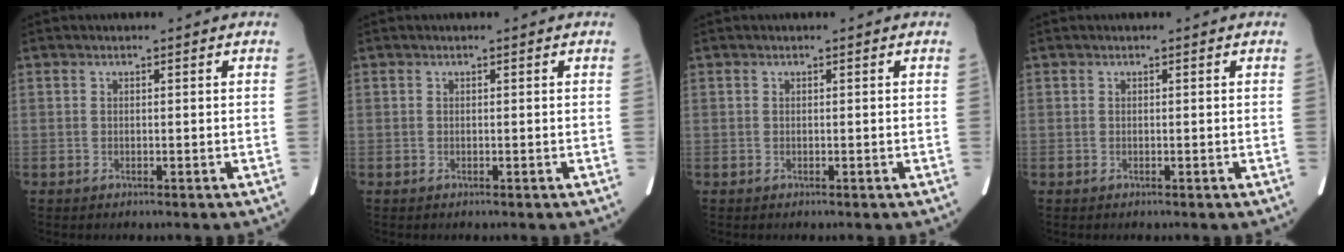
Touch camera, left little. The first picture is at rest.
{"total": 0.0}
{"total": 0.0}
{"total": 0.0}